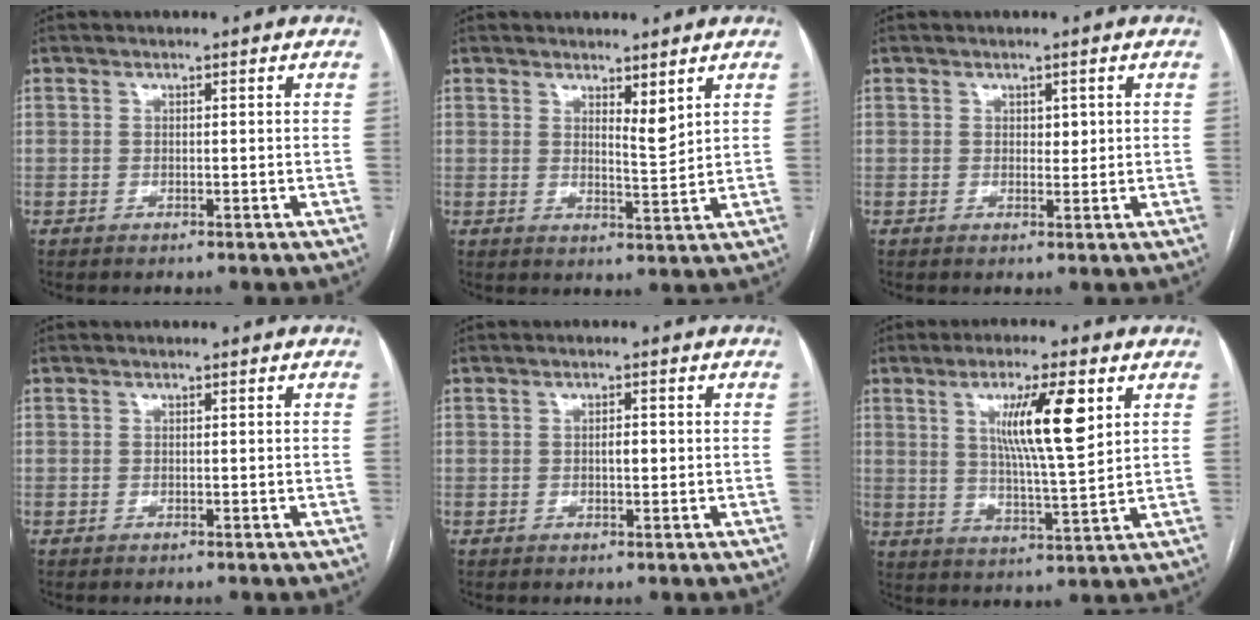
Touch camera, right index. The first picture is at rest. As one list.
[{"total": 3.0, "force": [2.1, 0.3, 2.1], "torque": [-0.040, -0.014, 0.041]}, {"total": 1.2, "force": [0.4, 0.7, 0.8], "torque": [-0.008, -0.003, 0.007]}, {"total": 0.0}, {"total": 1.5, "force": [0.0, 0.4, 1.4], "torque": [-0.025, 0.002, 0.000]}, {"total": 10.8, "force": [4.0, 0.6, 10.0], "torque": [-0.172, -0.003, 0.068]}]